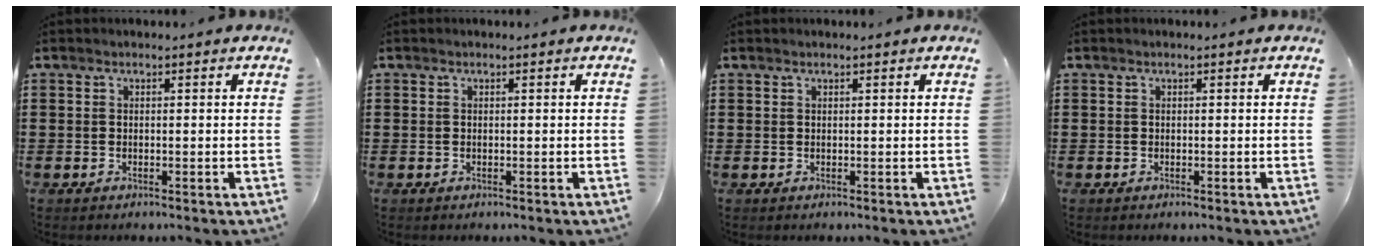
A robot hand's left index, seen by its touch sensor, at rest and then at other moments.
{"total": 0.0}
{"total": 0.0}
{"total": 0.0}